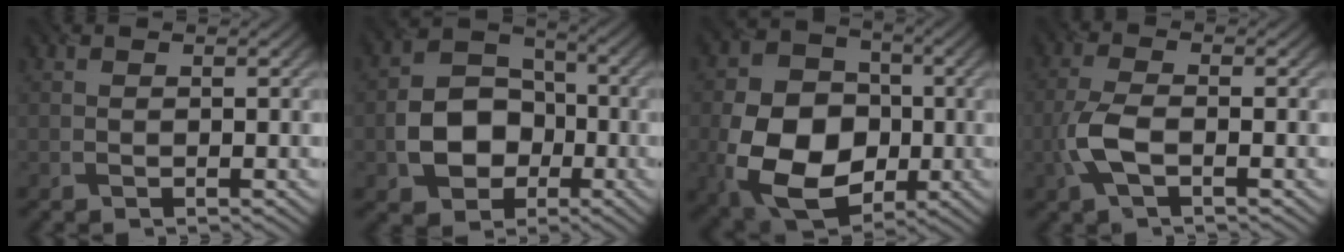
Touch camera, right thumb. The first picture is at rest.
{"total": 8.8, "force": [-2.4, 7.0, 4.8], "torque": [-0.095, -0.007, -0.053]}
{"total": 14.7, "force": [-3.3, 10.7, 9.6], "torque": [-0.206, -0.027, -0.068]}
{"total": 4.9, "force": [-1.7, 2.1, 4.2], "torque": [-0.107, -0.001, -0.043]}